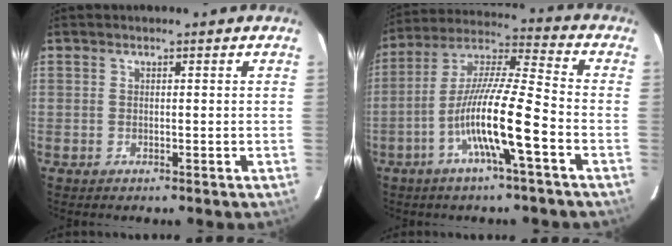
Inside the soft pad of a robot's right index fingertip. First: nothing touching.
{"total": 13.6, "force": [-5.0, 0.4, 12.7], "torque": [-0.243, 0.006, -0.097]}